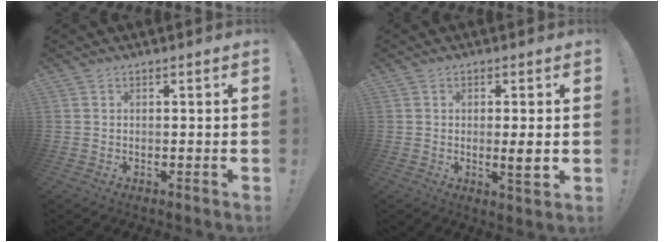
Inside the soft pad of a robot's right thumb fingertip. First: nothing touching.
{"total": 4.8, "force": [-0.3, 0.5, 4.8], "torque": [-0.071, -0.009, -0.005]}